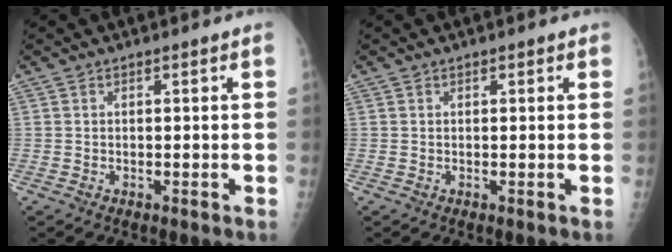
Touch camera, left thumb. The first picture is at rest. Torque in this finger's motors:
{"motor_torque": [-0.50, -0.28, -0.23, -0.21, -0.02]}